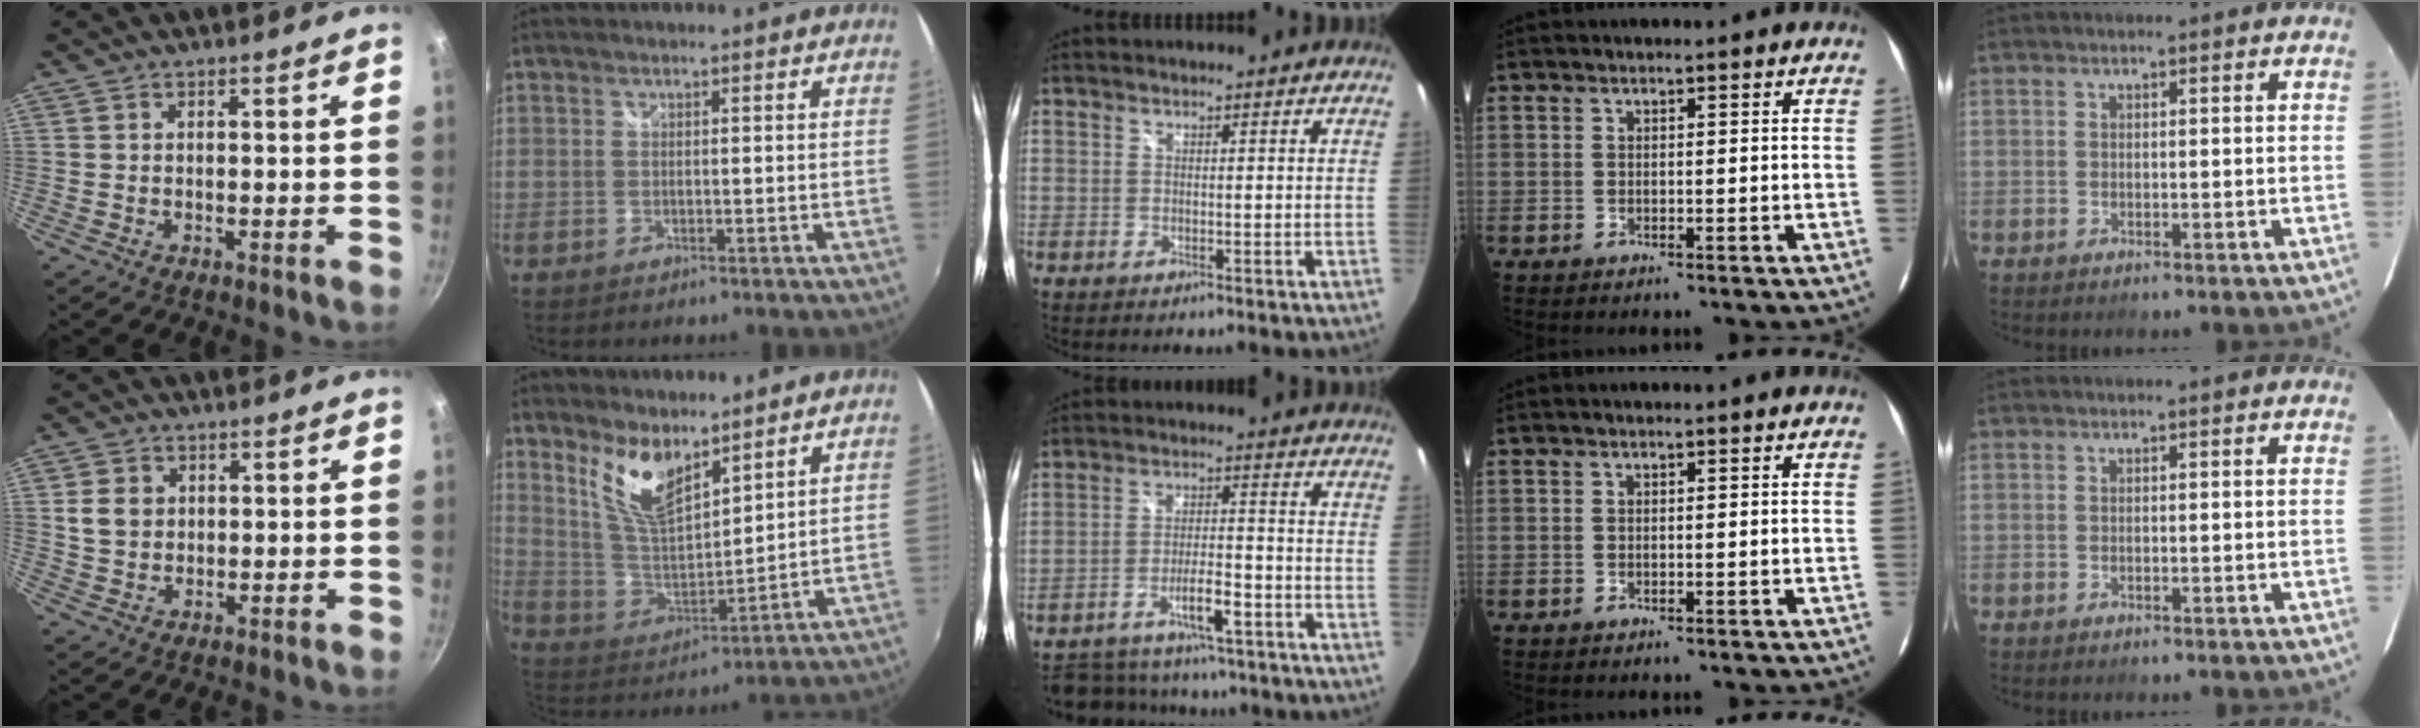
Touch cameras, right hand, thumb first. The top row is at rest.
{"thumb": {"total": 5.0, "force": [1.0, 4.1, 2.6], "torque": [-0.032, 0.002, 0.019]}, "index": {"total": 11.4, "force": [7.7, 4.2, 7.2], "torque": [-0.140, -0.007, 0.161]}, "middle": {"total": 14.5, "force": [-11.8, 5.2, 6.6], "torque": [-0.137, 0.008, -0.167]}}